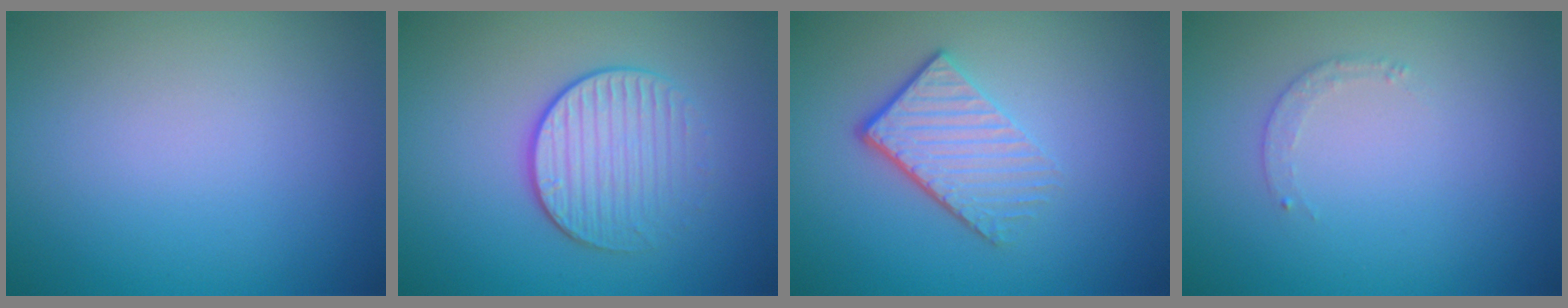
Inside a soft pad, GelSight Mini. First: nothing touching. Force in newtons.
{"total": 3.4, "press": 2.7, "slide": 2.0}
{"total": 4.1, "press": 2.8, "slide": 3.0}
{"total": 0.6, "press": 0.5, "slide": 0.3}